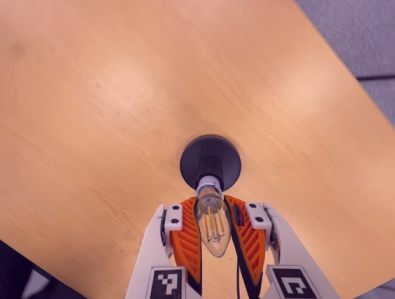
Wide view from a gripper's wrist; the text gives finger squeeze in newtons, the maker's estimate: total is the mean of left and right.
{"total": 26.2, "left": 26.7, "right": 25.6}